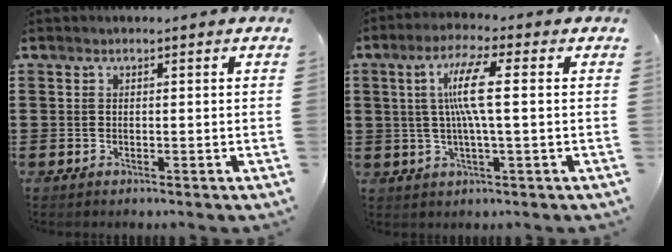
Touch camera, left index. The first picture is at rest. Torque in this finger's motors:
{"motor_torque": [-0.04, 0.01, 0.00, 0.00]}